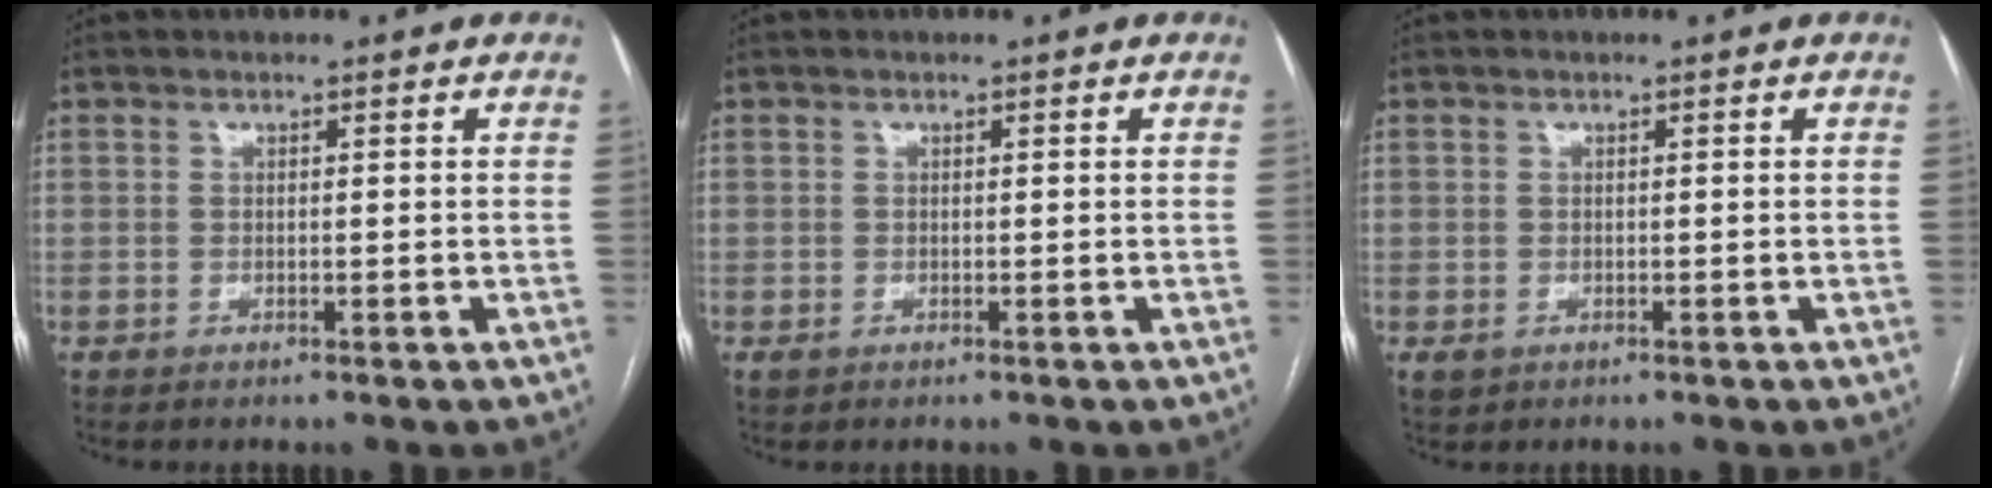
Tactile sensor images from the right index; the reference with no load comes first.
{"total": 0.7, "force": [-0.1, 0.6, 0.3], "torque": [-0.005, 0.001, 0.001]}
{"total": 1.4, "force": [-0.3, 1.3, 0.5], "torque": [-0.010, 0.002, 0.003]}